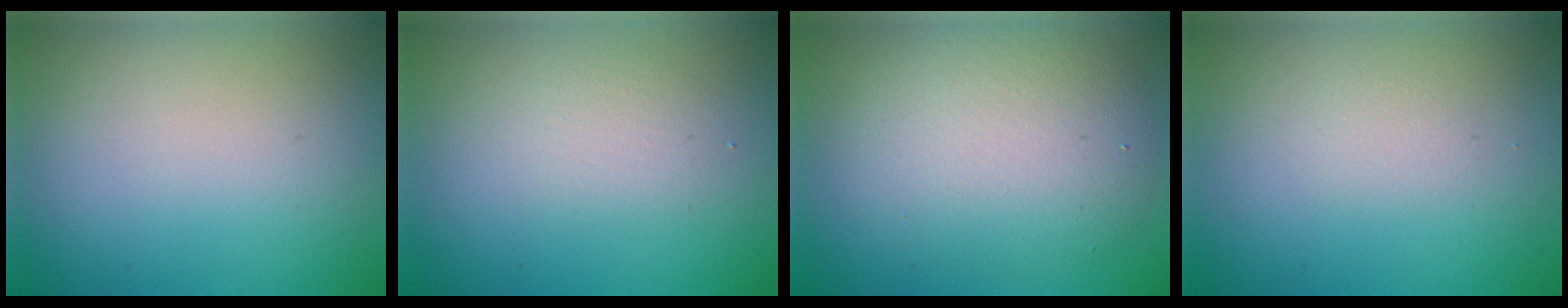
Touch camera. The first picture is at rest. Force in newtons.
{"total": 1.6, "press": 1.6, "slide": 0.1}
{"total": 6.0, "press": 6.0, "slide": 0.6}
{"total": 0.7, "press": 0.7, "slide": 0.0}